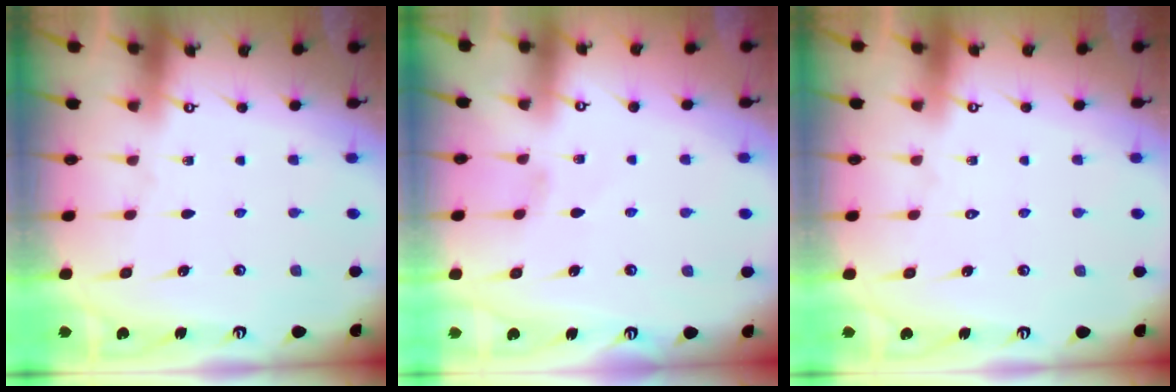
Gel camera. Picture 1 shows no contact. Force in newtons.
{"total": 1.3, "press": 1.2, "slide": 0.3}
{"total": 1.7, "press": 1.7, "slide": 0.1}